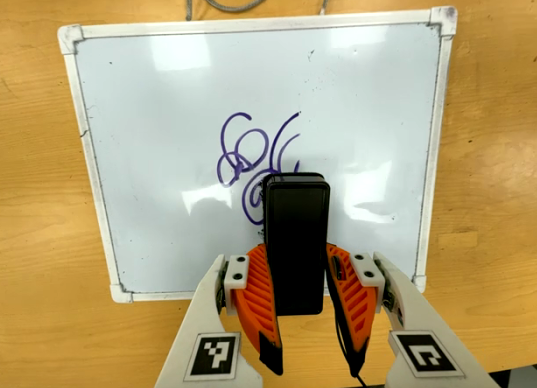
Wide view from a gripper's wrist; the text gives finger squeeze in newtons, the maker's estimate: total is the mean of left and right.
{"total": 6.1, "left": 4.7, "right": 7.5}